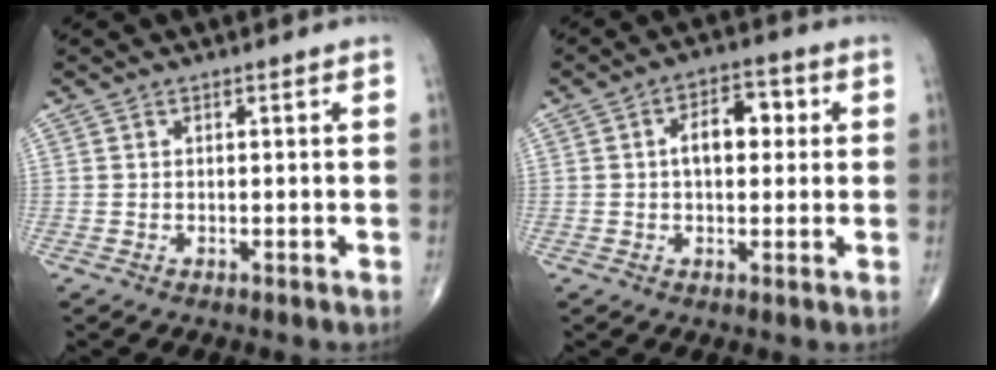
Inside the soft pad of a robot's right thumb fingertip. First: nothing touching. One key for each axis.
{"total": 7.3, "fx": 0.9, "fy": 4.4, "fz": 5.7, "tx": -0.064, "ty": 0.022, "tz": 0.009}